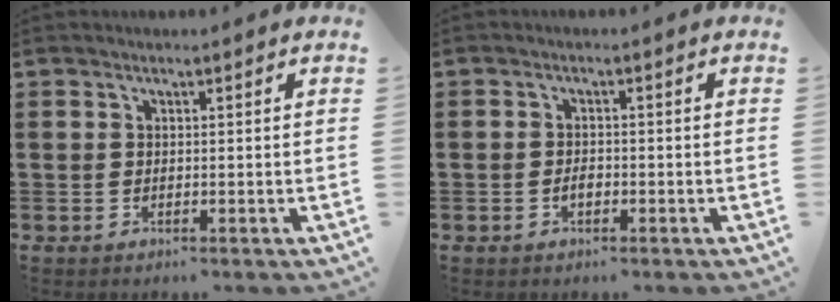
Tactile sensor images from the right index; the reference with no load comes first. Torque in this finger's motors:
{"motor_torque": [1.19, 0.37, 0.08, 0.05]}